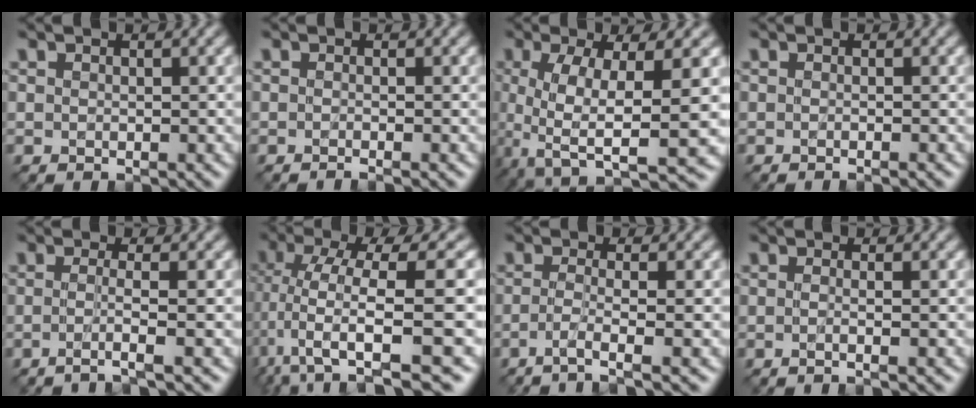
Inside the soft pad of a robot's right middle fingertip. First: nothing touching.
{"total": 1.4, "force": [-0.4, 0.5, 1.2], "torque": [-0.006, -0.009, -0.018]}
{"total": 10.4, "force": [-1.6, 3.4, 9.7], "torque": [-0.155, -0.019, -0.020]}
{"total": 1.2, "force": [-0.3, 0.5, 1.1], "torque": [-0.004, -0.009, -0.015]}
{"total": 2.7, "force": [-0.9, 0.6, 2.5], "torque": [-0.032, -0.007, -0.033]}
{"total": 10.0, "force": [-2.4, 3.4, 9.1], "torque": [-0.173, 0.004, -0.040]}
{"total": 3.4, "force": [-1.5, 0.7, 3.0], "torque": [-0.044, -0.004, -0.044]}
{"total": 3.0, "force": [0.1, 1.5, 2.6], "torque": [-0.008, -0.005, -0.035]}